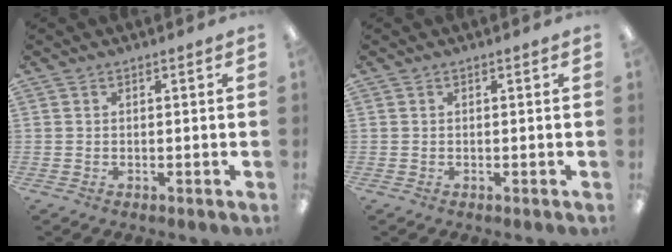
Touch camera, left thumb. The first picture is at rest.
{"total": 0.0}